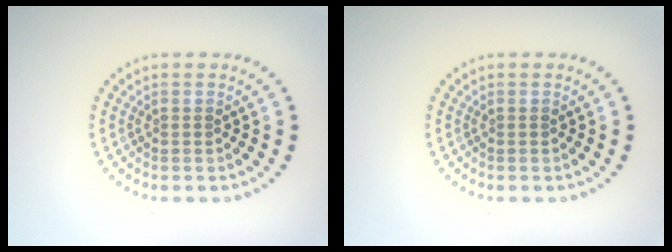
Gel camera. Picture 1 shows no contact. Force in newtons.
{"total": 0.0}